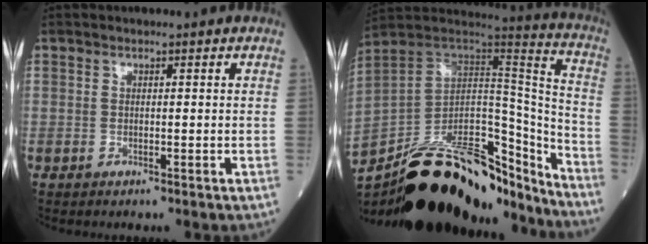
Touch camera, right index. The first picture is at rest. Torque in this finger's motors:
{"motor_torque": [0.96, -1.18, 0.35, 0.18]}